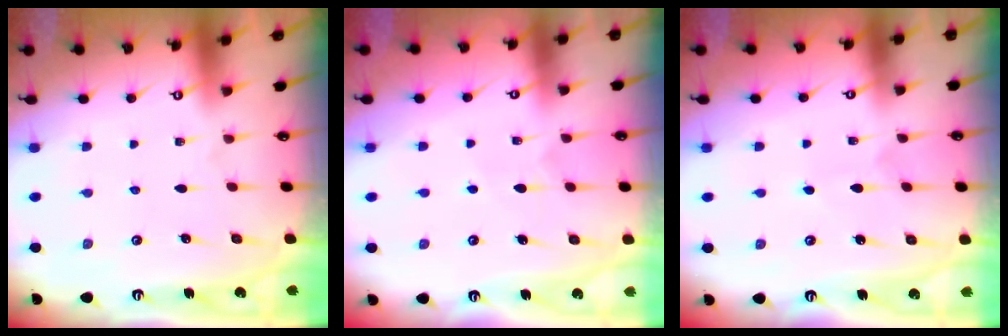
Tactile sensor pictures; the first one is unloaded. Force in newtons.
{"total": 4.9, "press": 4.9, "slide": 0.3}
{"total": 3.2, "press": 3.2, "slide": 0.3}